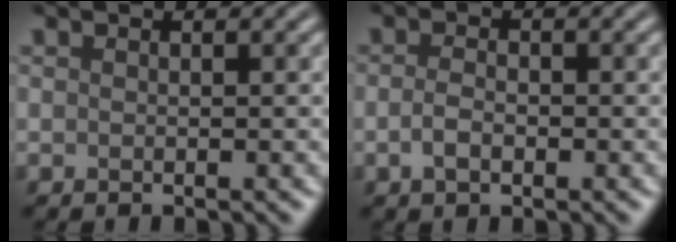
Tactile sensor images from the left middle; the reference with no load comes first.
{"total": 1.8, "force": [-0.5, 1.1, 1.3], "torque": [-0.027, 0.000, -0.013]}